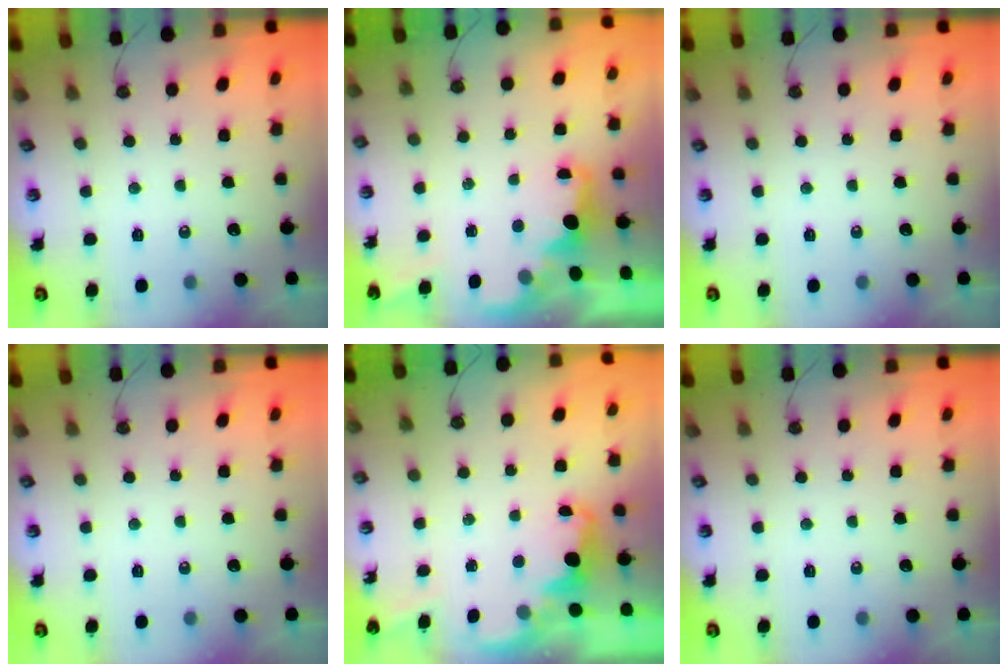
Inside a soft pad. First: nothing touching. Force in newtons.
{"total": 2.2, "press": 2.0, "slide": 0.8}
{"total": 0.0}
{"total": 0.0}
{"total": 2.4, "press": 2.3, "slide": 0.5}
{"total": 0.0}